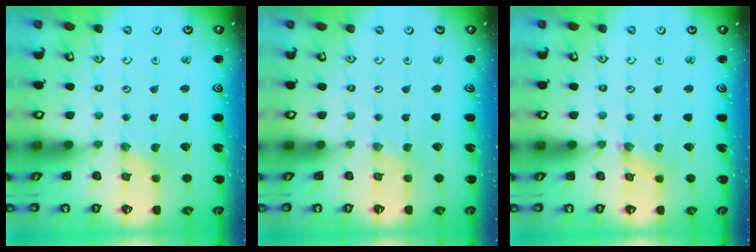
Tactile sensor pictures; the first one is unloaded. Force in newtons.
{"total": 0.0}
{"total": 0.0}